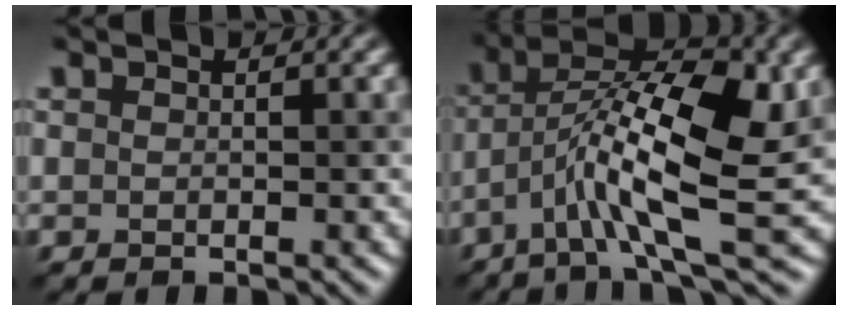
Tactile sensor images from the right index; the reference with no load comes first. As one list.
[{"total": 10.1, "force": [-2.2, 3.0, 9.4], "torque": [-0.165, 0.013, -0.050]}]